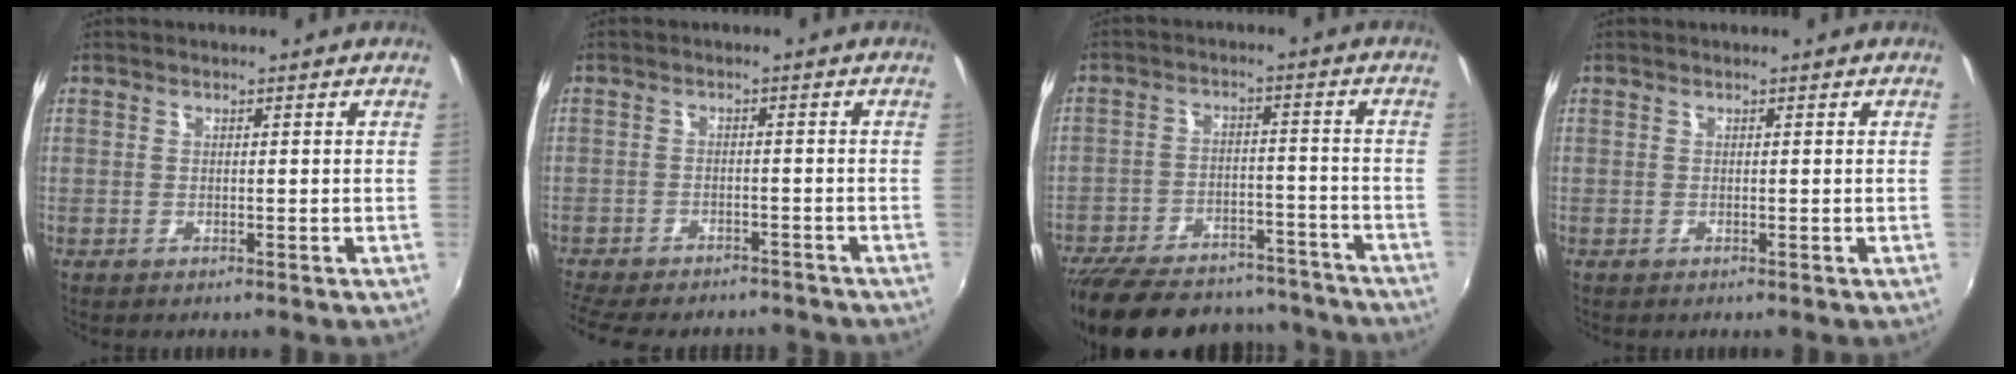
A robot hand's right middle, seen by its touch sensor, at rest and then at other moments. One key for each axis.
{"total": 14.5, "fx": -12.3, "fy": 4.9, "fz": 5.8, "tx": -0.140, "ty": -0.019, "tz": -0.176}
{"total": 26.4, "fx": -22.5, "fy": 9.5, "fz": 10.1, "tx": -0.215, "ty": 0.014, "tz": -0.300}
{"total": 0.0}